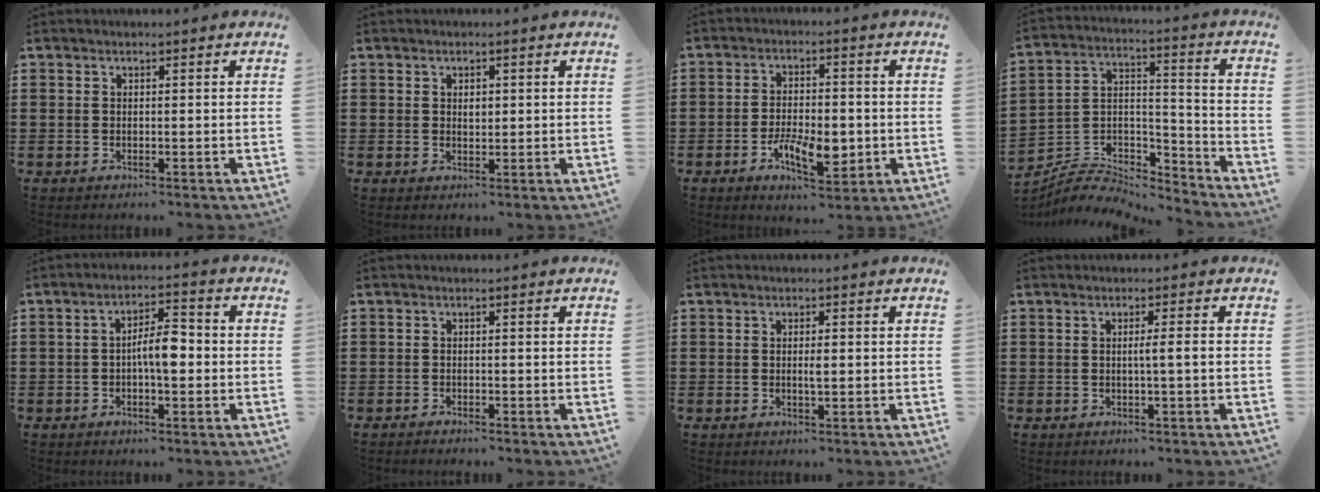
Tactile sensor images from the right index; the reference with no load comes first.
{"total": 1.5, "force": [0.4, 0.9, 1.1], "torque": [-0.015, 0.004, 0.004]}
{"total": 7.4, "force": [-2.5, 3.3, 6.1], "torque": [-0.118, 0.004, -0.045]}
{"total": 6.4, "force": [-6.0, 2.0, 1.3], "torque": [-0.030, 0.008, -0.119]}
{"total": 5.6, "force": [-0.7, 2.0, 5.2], "torque": [-0.092, 0.011, -0.015]}
{"total": 0.8, "force": [-0.8, 0.1, 0.0], "torque": [-0.002, 0.000, -0.016]}
{"total": 1.9, "force": [-0.1, 0.5, 1.8], "torque": [-0.034, 0.000, -0.002]}
{"total": 2.2, "force": [-0.1, -0.1, 2.2], "torque": [-0.038, -0.005, -0.005]}